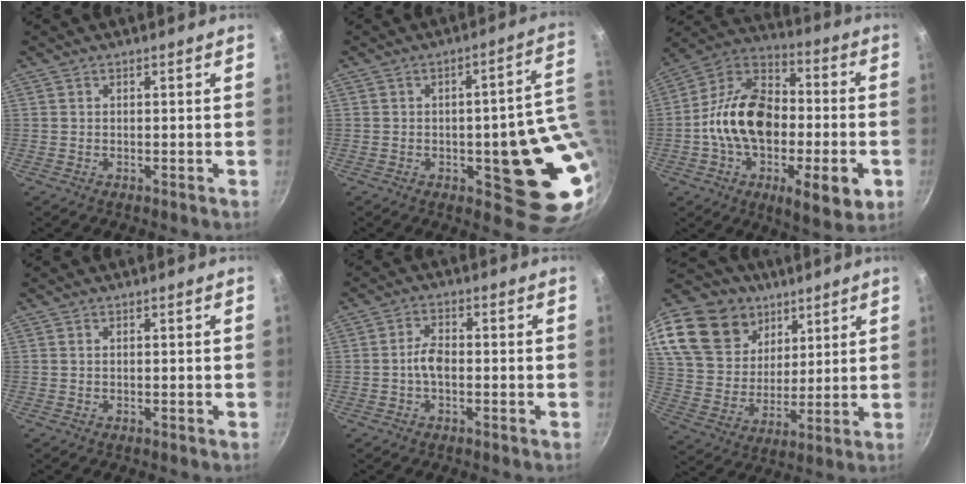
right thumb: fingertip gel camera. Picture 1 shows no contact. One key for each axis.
{"total": 15.7, "fx": -0.3, "fy": 6.0, "fz": 14.5, "tx": -0.125, "ty": -0.008, "tz": -0.003}
{"total": 25.7, "fx": -4.4, "fy": 13.9, "fz": 21.1, "tx": -0.325, "ty": 0.034, "tz": -0.085}
{"total": 0.0}
{"total": 3.7, "fx": -0.8, "fy": 2.0, "fz": 3.1, "tx": -0.056, "ty": 0.018, "tz": -0.020}
{"total": 23.5, "fx": 13.7, "fy": 16.1, "fz": 10.3, "tx": -0.190, "ty": -0.038, "tz": 0.258}